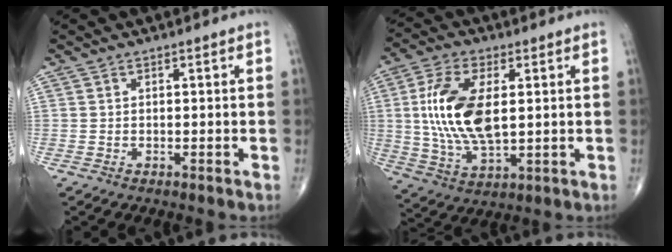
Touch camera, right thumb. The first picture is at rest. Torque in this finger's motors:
{"motor_torque": [1.81, 2.54, 1.68, 0.03, 0.40]}